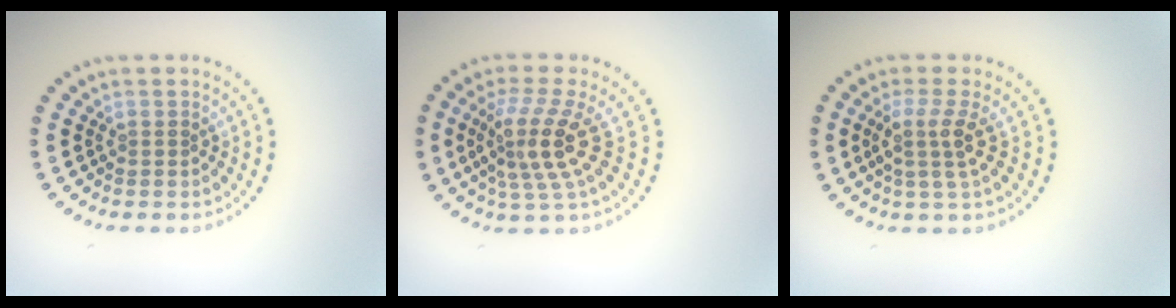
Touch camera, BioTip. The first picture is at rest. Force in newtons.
{"total": 4.3, "press": 3.1, "slide": 3.0}
{"total": 2.6, "press": 2.0, "slide": 1.7}